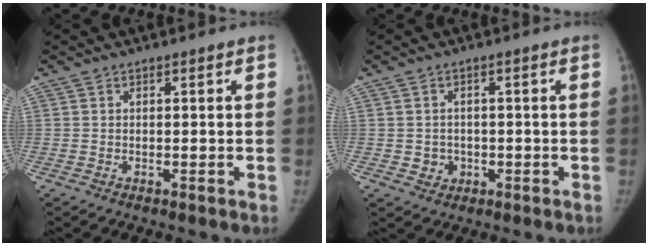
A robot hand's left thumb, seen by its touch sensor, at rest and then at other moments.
{"total": 3.0, "force": [-0.7, 2.8, 0.9], "torque": [0.003, 0.005, -0.006]}